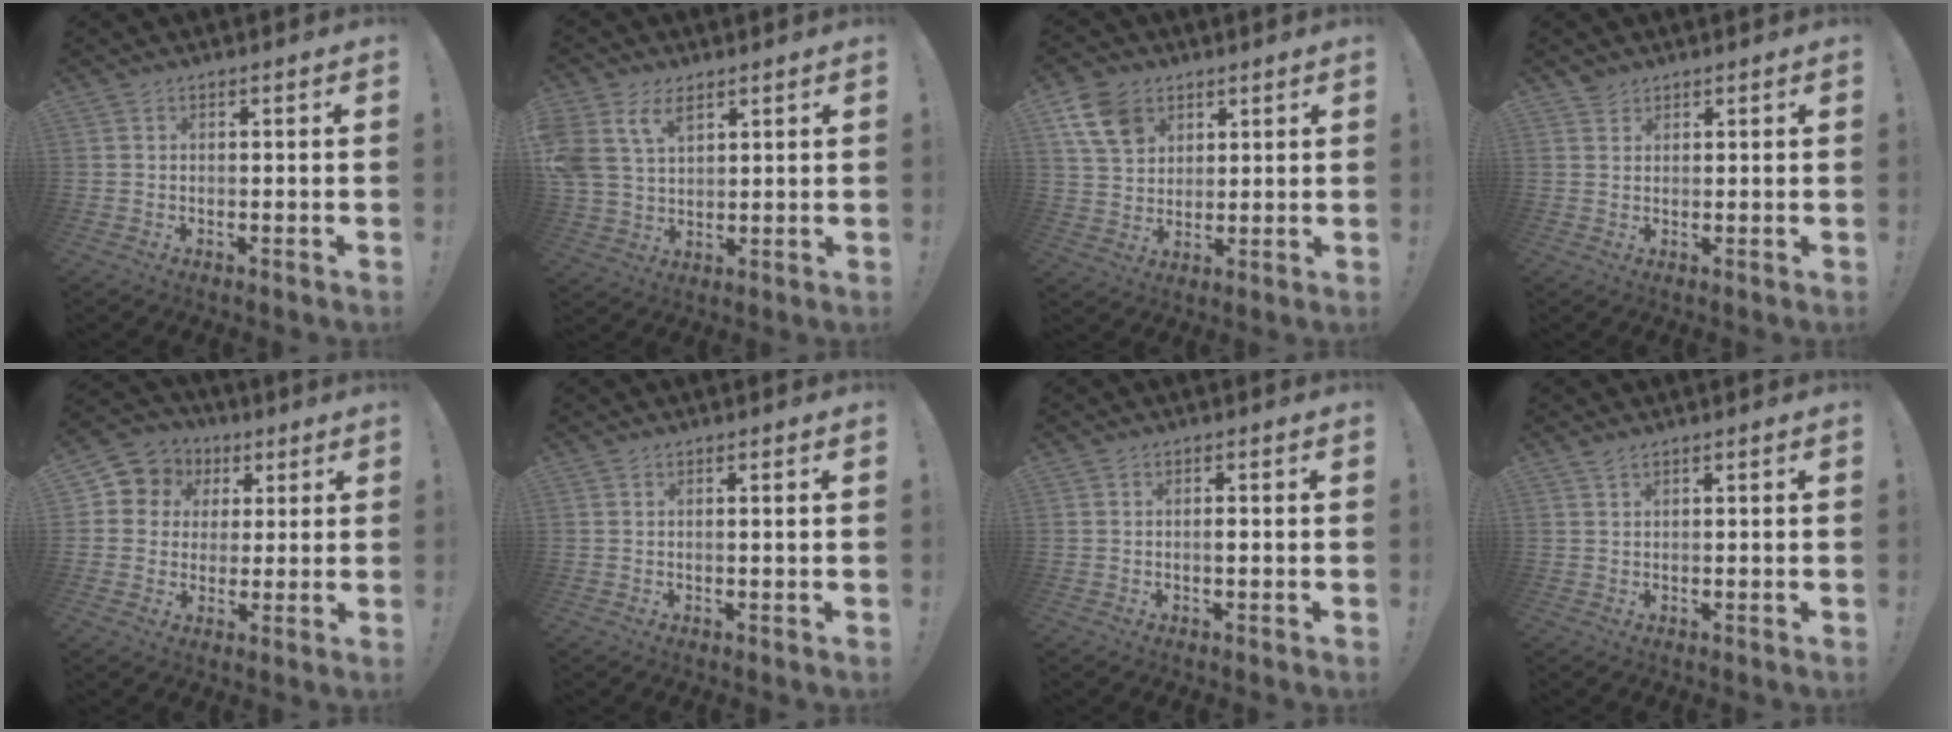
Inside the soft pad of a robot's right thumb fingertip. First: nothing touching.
{"total": 9.7, "force": [5.4, 6.3, 5.1], "torque": [-0.113, -0.019, 0.106]}
{"total": 12.2, "force": [6.0, 8.8, 5.9], "torque": [-0.101, -0.013, 0.123]}
{"total": 2.5, "force": [2.2, 1.2, 0.2], "torque": [0.001, -0.010, 0.042]}
{"total": 8.0, "force": [2.0, 7.5, 1.9], "torque": [-0.024, -0.011, 0.043]}
{"total": 0.9, "force": [0.3, -0.3, 0.8], "torque": [-0.010, -0.003, 0.003]}
{"total": 1.2, "force": [-0.4, 0.1, 1.1], "torque": [-0.014, 0.000, -0.010]}
{"total": 1.2, "force": [0.9, 0.3, 0.8], "torque": [-0.018, 0.002, 0.017]}